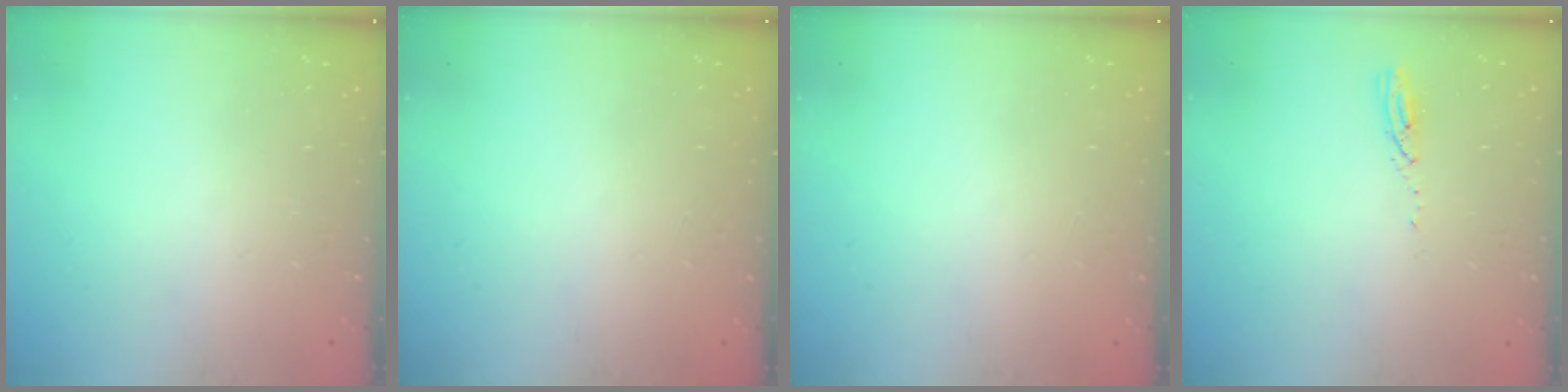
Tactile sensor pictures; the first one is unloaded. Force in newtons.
{"total": 0.0}
{"total": 0.0}
{"total": 3.1, "press": 3.1, "slide": 0.1}